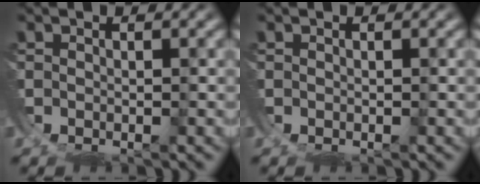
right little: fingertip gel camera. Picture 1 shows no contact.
{"total": 0.0}